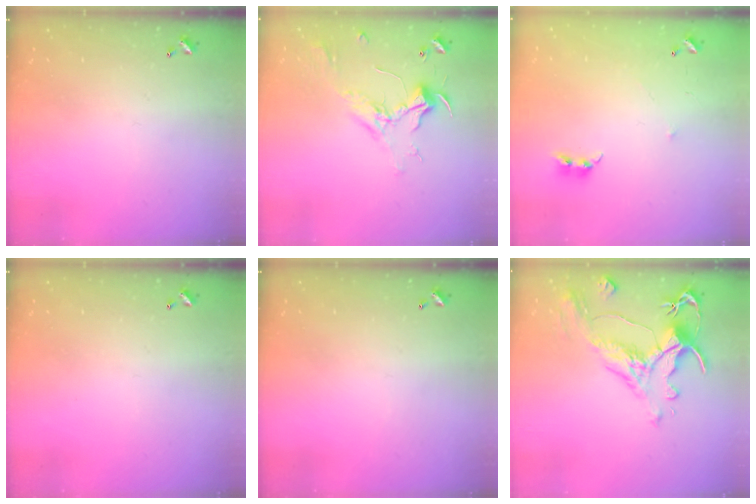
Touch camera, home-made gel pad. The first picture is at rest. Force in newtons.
{"total": 2.4, "press": 2.3, "slide": 0.8}
{"total": 6.4, "press": 6.4, "slide": 0.6}
{"total": 0.0}
{"total": 0.0}
{"total": 1.8, "press": 0.9, "slide": 1.5}